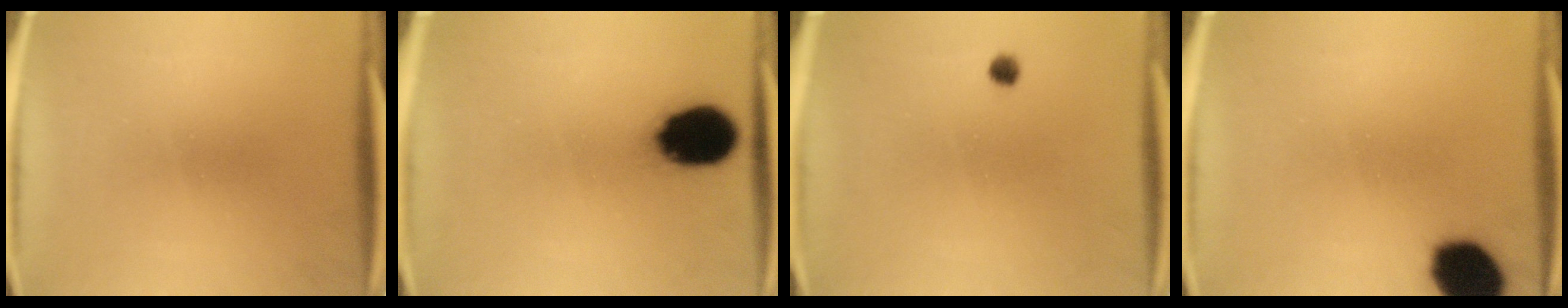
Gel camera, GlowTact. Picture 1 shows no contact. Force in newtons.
{"total": 15.4}
{"total": 1.3}
{"total": 13.2}